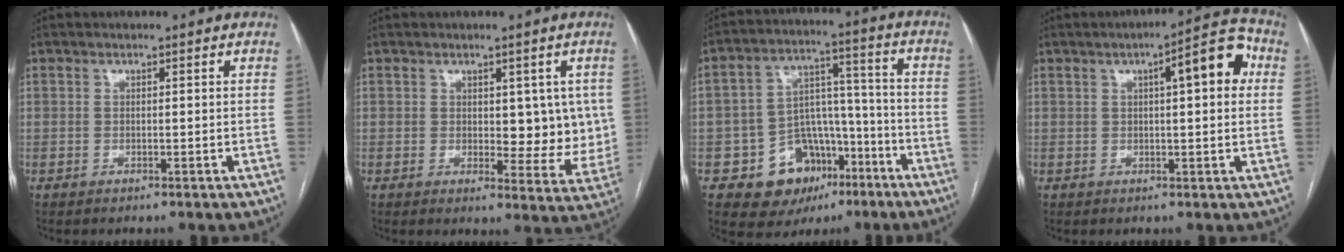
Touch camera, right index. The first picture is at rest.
{"total": 7.5, "force": [1.3, 4.0, 6.2], "torque": [-0.057, -0.003, 0.022]}
{"total": 12.6, "force": [-6.6, 9.1, 5.7], "torque": [-0.075, 0.044, -0.090]}
{"total": 8.7, "force": [2.3, 1.8, 8.2], "torque": [-0.111, 0.028, 0.025]}